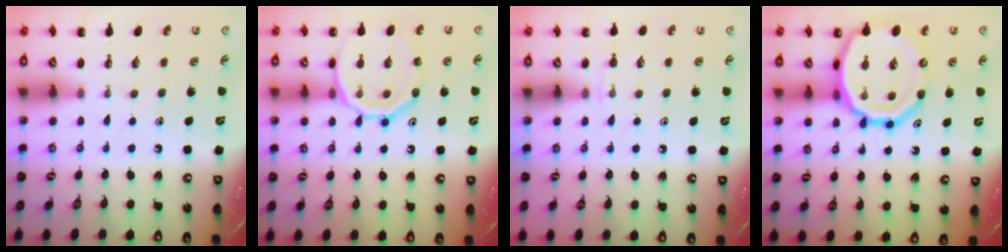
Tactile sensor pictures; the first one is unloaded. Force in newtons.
{"total": 14.7, "press": 14.7, "slide": 1.1}
{"total": 4.9, "press": 4.6, "slide": 1.7}
{"total": 19.8, "press": 19.4, "slide": 3.9}